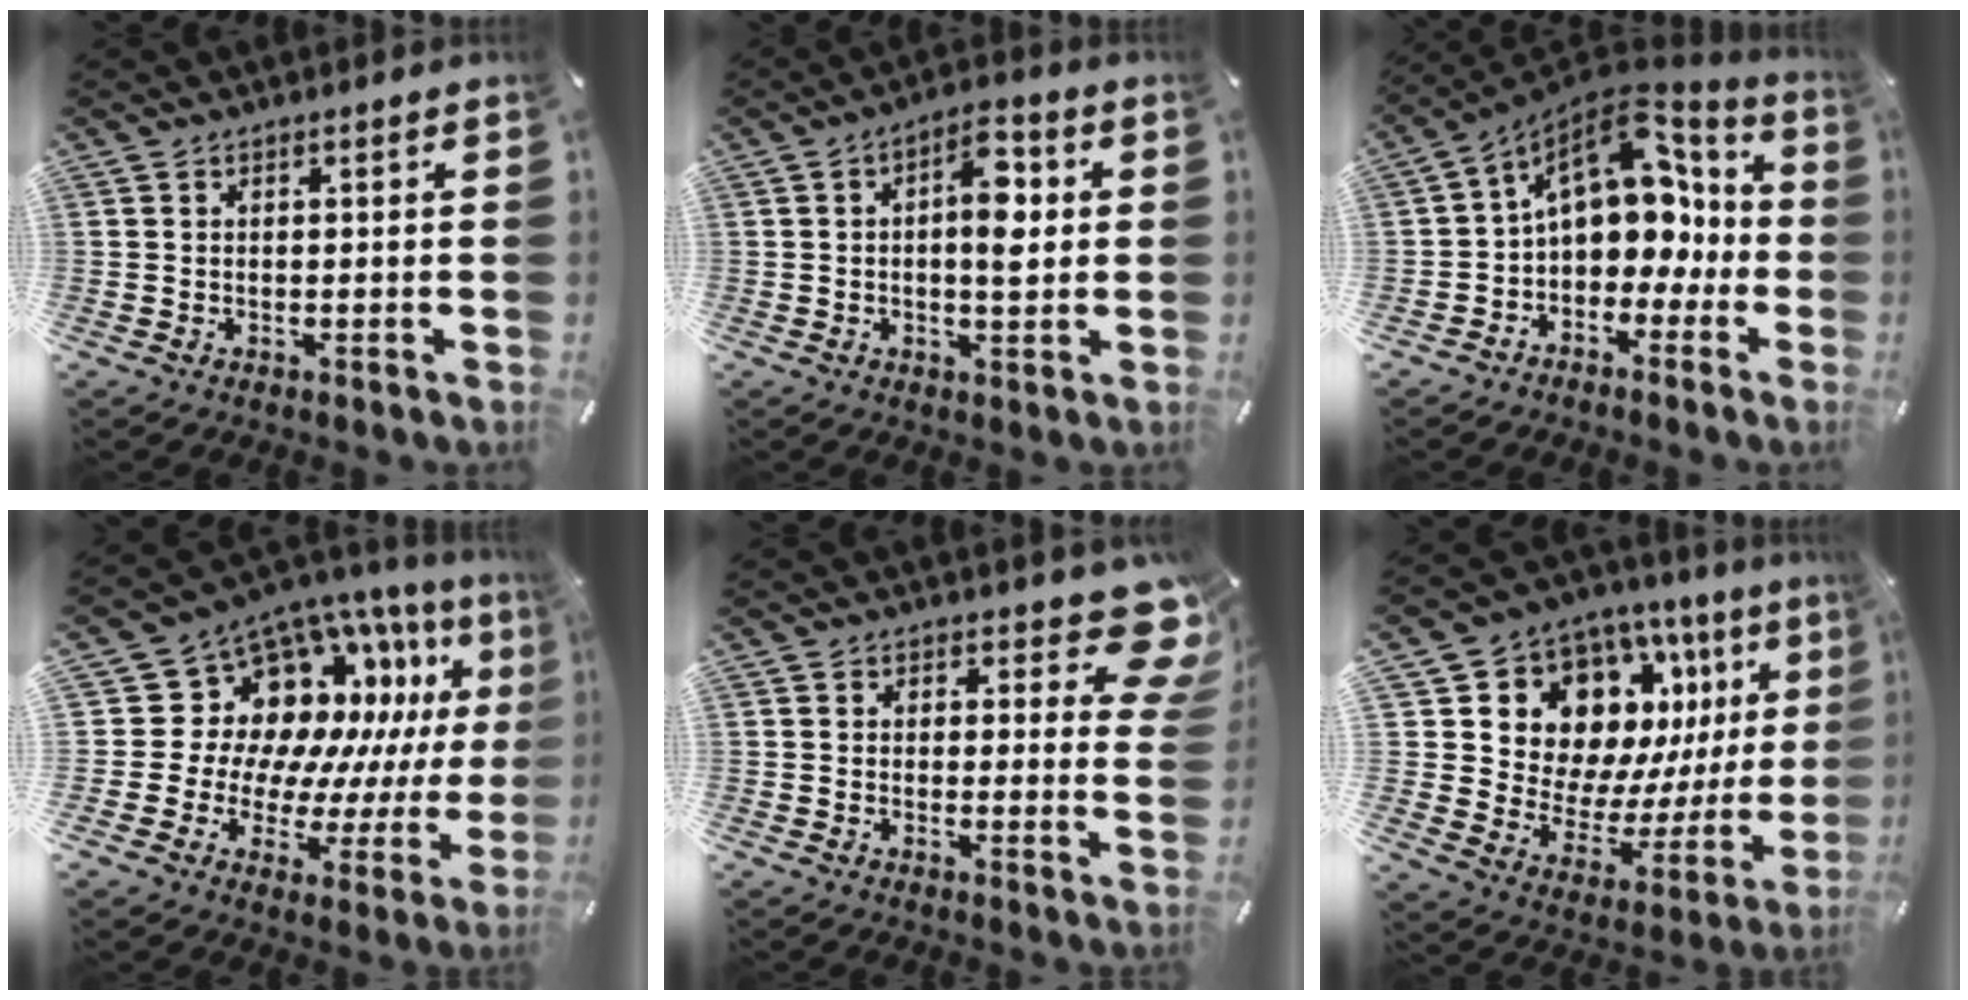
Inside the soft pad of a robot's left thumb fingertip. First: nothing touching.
{"total": 9.2, "force": [1.2, 4.1, 8.2], "torque": [-0.112, -0.001, 0.013]}
{"total": 16.1, "force": [4.1, 11.7, 10.4], "torque": [-0.141, -0.034, 0.074]}
{"total": 14.6, "force": [6.7, 11.2, 6.6], "torque": [-0.103, -0.083, 0.133]}
{"total": 8.9, "force": [5.8, 4.2, 5.3], "torque": [-0.049, -0.041, 0.100]}
{"total": 13.6, "force": [8.4, 9.8, 4.5], "torque": [-0.064, -0.094, 0.160]}